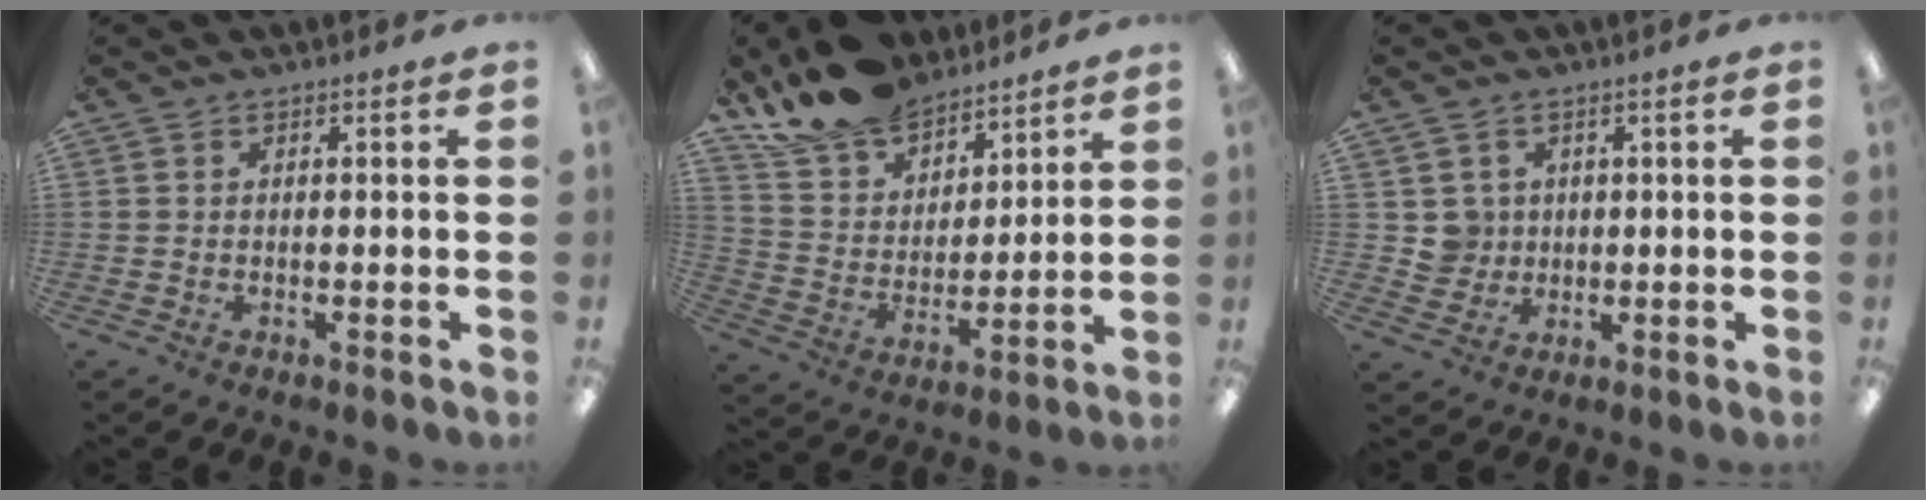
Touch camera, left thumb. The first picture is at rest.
{"total": 15.3, "force": [13.4, 6.6, 3.6], "torque": [-0.087, -0.094, 0.254]}
{"total": 4.4, "force": [1.2, 4.3, 0.0], "torque": [0.000, 0.002, 0.022]}